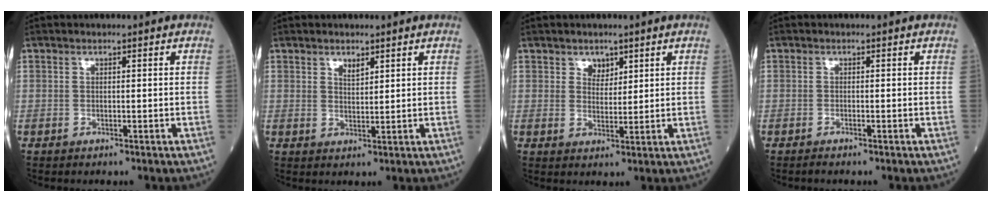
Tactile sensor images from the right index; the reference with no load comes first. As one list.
[{"total": 1.9, "force": [1.3, 0.8, 1.1], "torque": [-0.019, -0.002, 0.026]}, {"total": 2.6, "force": [1.7, 1.8, 0.9], "torque": [-0.012, -0.001, 0.029]}, {"total": 0.6, "force": [-0.5, -0.1, 0.3], "torque": [-0.010, 0.000, -0.010]}]